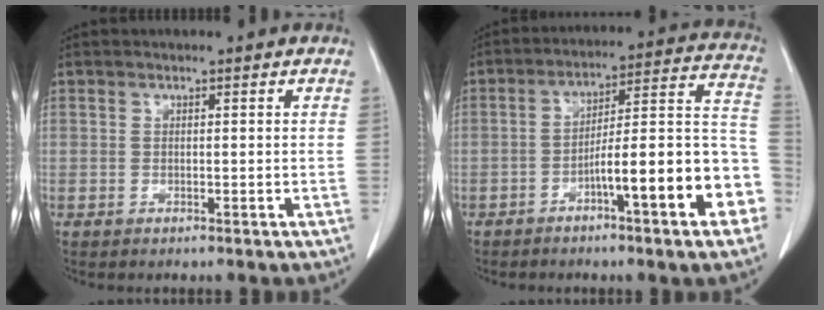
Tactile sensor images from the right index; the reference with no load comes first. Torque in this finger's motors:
{"motor_torque": [0.86, -0.33, 0.41, 0.14]}